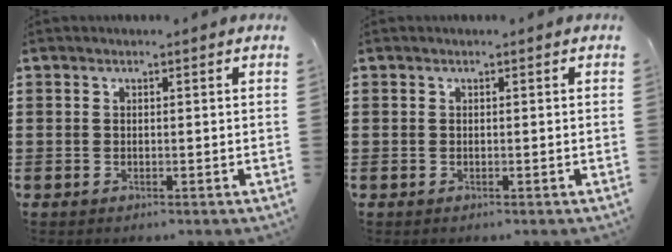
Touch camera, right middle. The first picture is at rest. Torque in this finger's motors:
{"motor_torque": [-0.01, -0.01, 0.00, 0.00]}